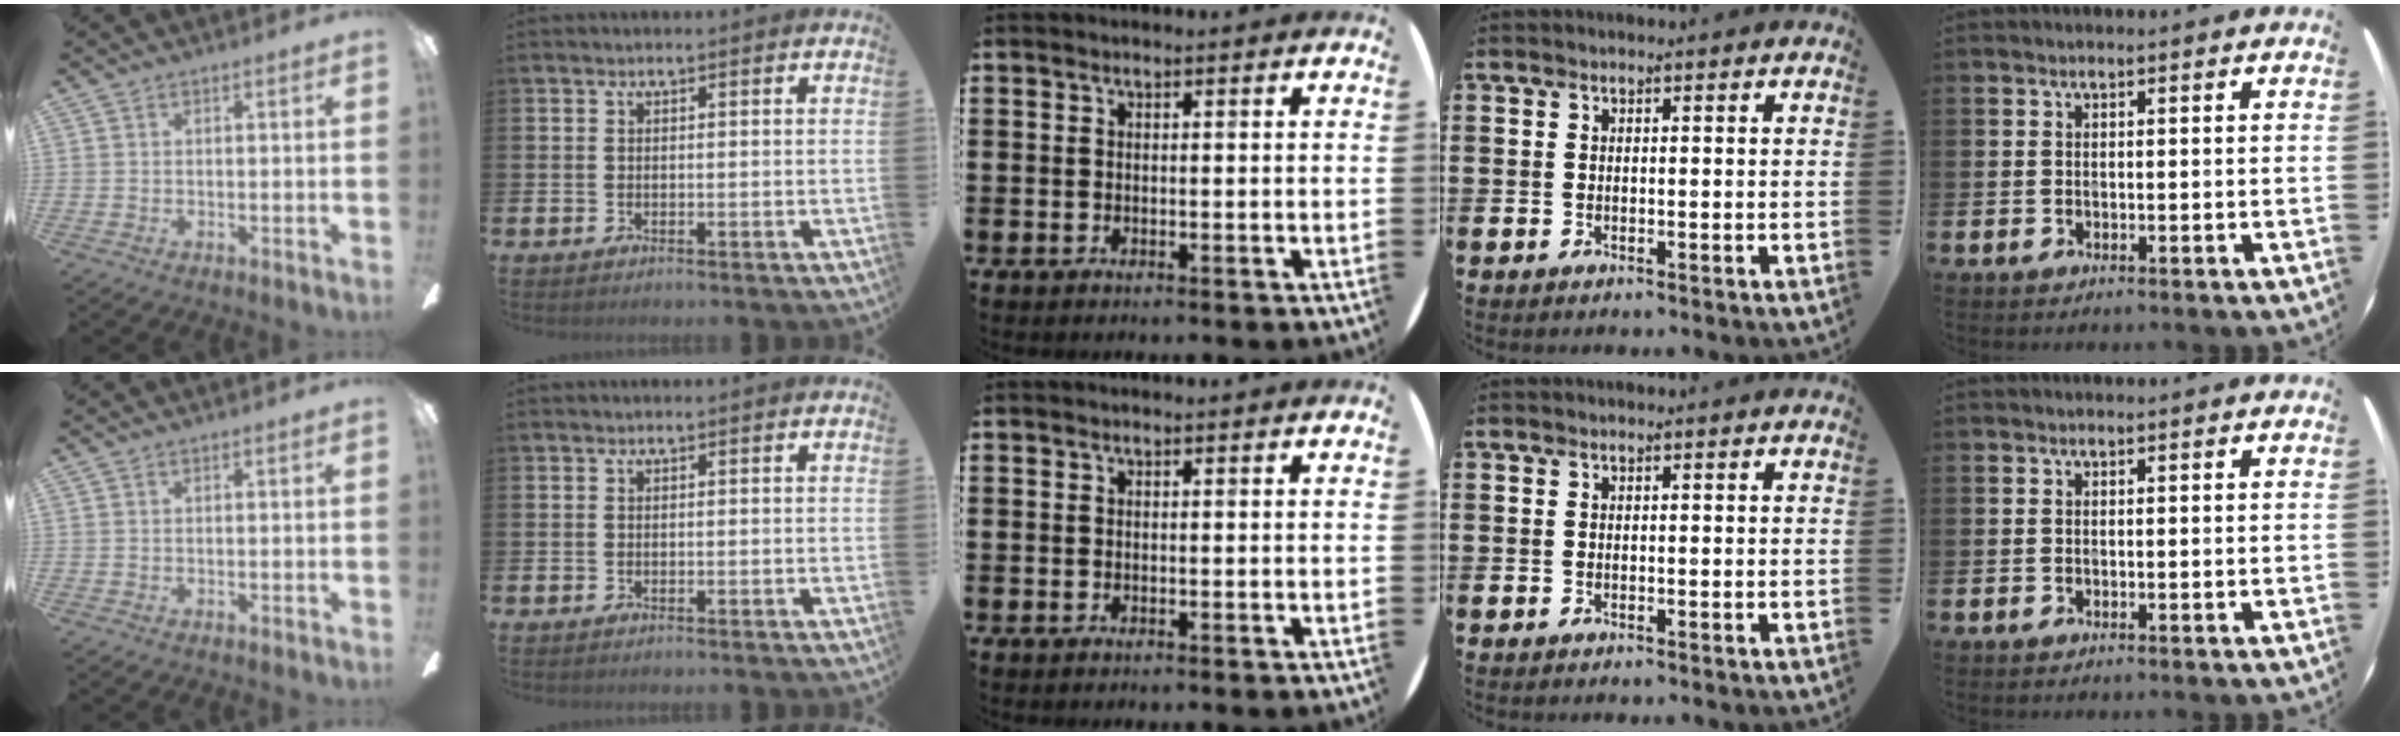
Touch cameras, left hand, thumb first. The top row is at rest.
{}